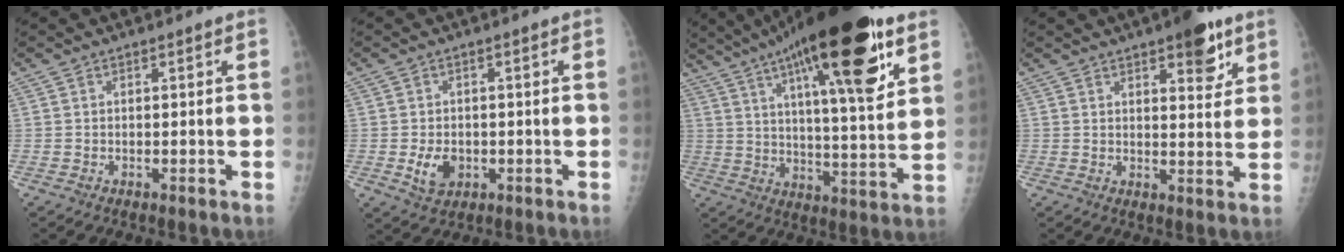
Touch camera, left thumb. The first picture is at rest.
{"total": 4.7, "force": [-1.0, 3.4, 3.1], "torque": [-0.044, -0.002, -0.010]}
{"total": 27.0, "force": [14.2, 6.8, 22.0], "torque": [-0.338, -0.027, 0.219]}
{"total": 7.9, "force": [4.8, 3.0, 5.6], "torque": [-0.053, -0.024, 0.062]}